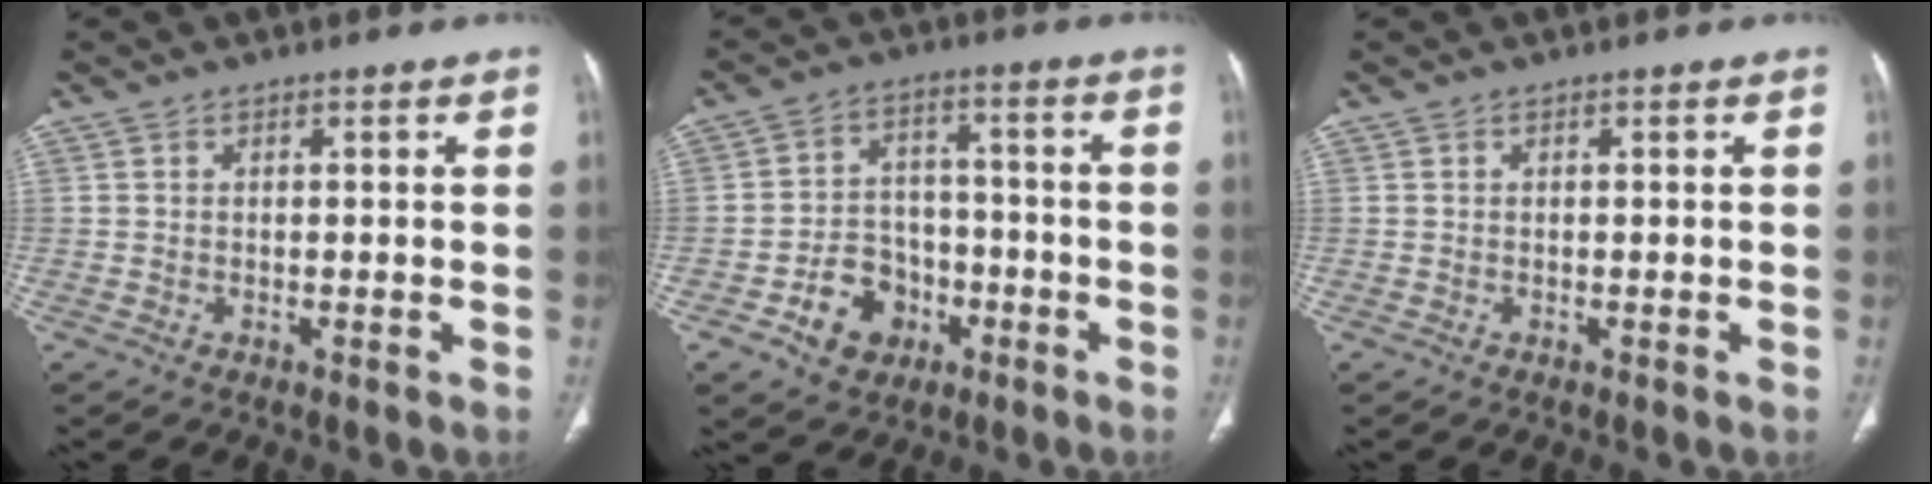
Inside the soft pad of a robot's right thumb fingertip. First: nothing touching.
{"total": 9.7, "force": [-4.4, 7.7, 4.0], "torque": [-0.027, 0.039, -0.067]}
{"total": 0.0}